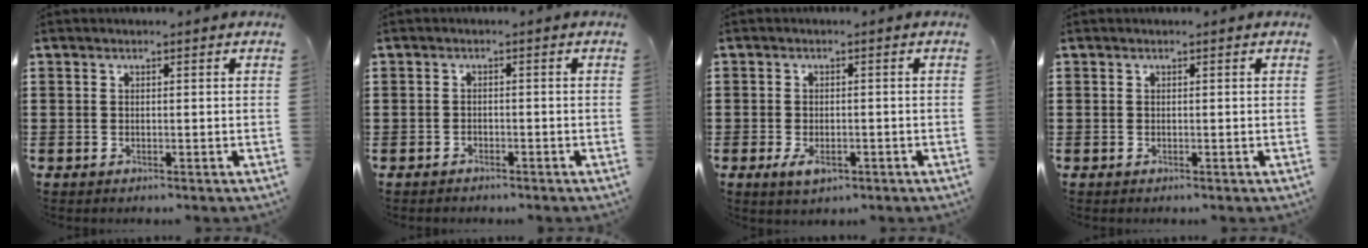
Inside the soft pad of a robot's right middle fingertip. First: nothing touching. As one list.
[{"total": 1.2, "force": [-1.1, 0.5, -0.1], "torque": [0.000, 0.005, -0.026]}, {"total": 2.7, "force": [-1.2, 1.4, 1.9], "torque": [-0.047, -0.006, -0.026]}, {"total": 0.0}]